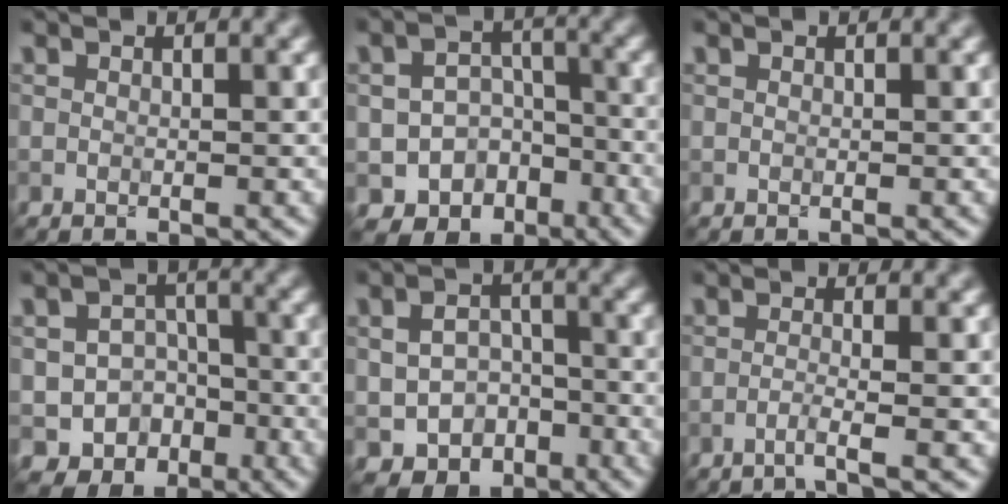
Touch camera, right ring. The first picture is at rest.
{"total": 6.7, "force": [-3.9, 5.0, 2.3], "torque": [-0.014, 0.000, -0.056]}
{"total": 0.0}
{"total": 5.8, "force": [-2.8, 4.7, 1.9], "torque": [-0.007, 0.003, -0.045]}
{"total": 4.5, "force": [-1.9, 3.5, 2.2], "torque": [-0.037, -0.007, -0.026]}
{"total": 1.6, "force": [-0.9, 0.1, 1.4], "torque": [-0.014, 0.002, -0.035]}